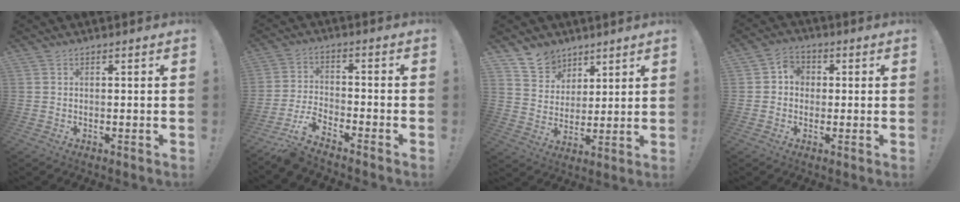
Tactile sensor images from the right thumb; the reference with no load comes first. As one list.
[{"total": 7.3, "force": [-6.3, 1.8, 3.1], "torque": [-0.073, 0.013, -0.123]}, {"total": 10.1, "force": [7.4, 6.7, 1.7], "torque": [-0.033, -0.053, 0.146]}, {"total": 5.2, "force": [-0.1, 4.8, 2.2], "torque": [-0.039, 0.014, 0.000]}]